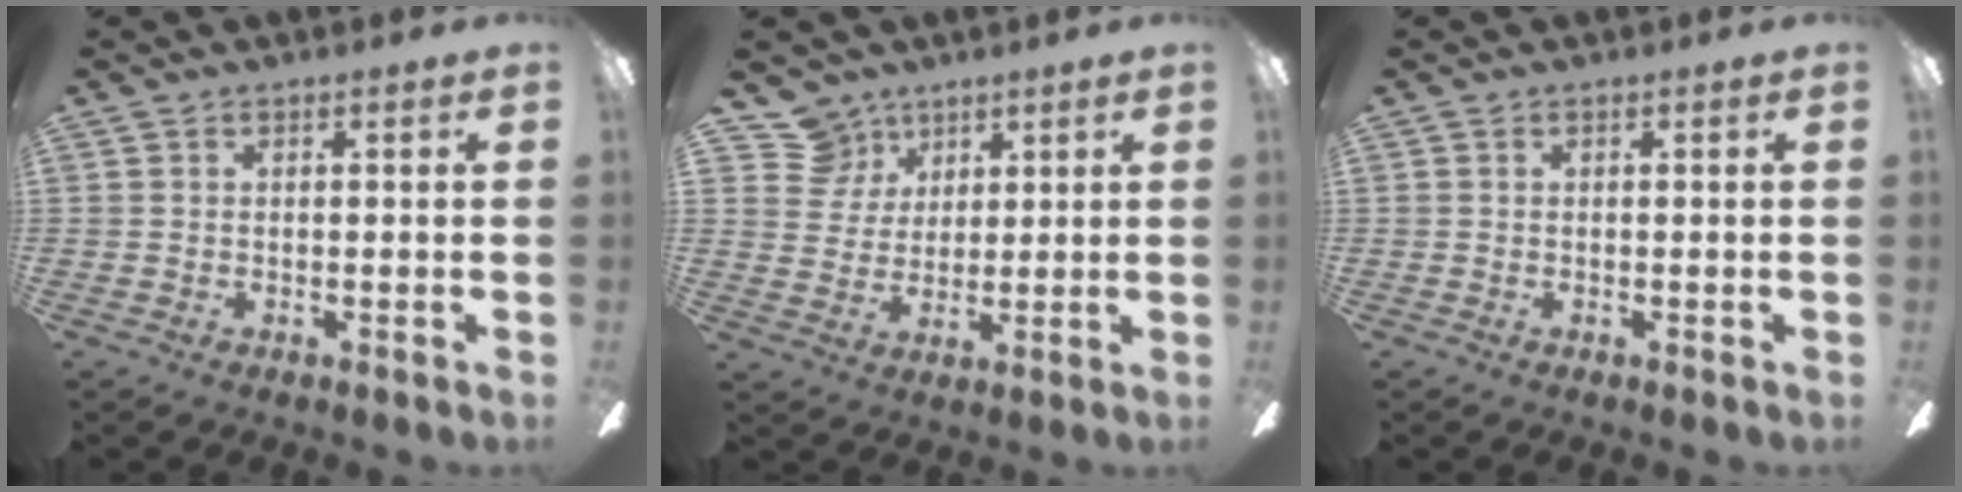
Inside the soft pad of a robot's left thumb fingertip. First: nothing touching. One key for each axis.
{"total": 9.6, "fx": 6.5, "fy": 7.0, "fz": 1.1, "tx": -0.032, "ty": -0.035, "tz": 0.128}
{"total": 0.0}